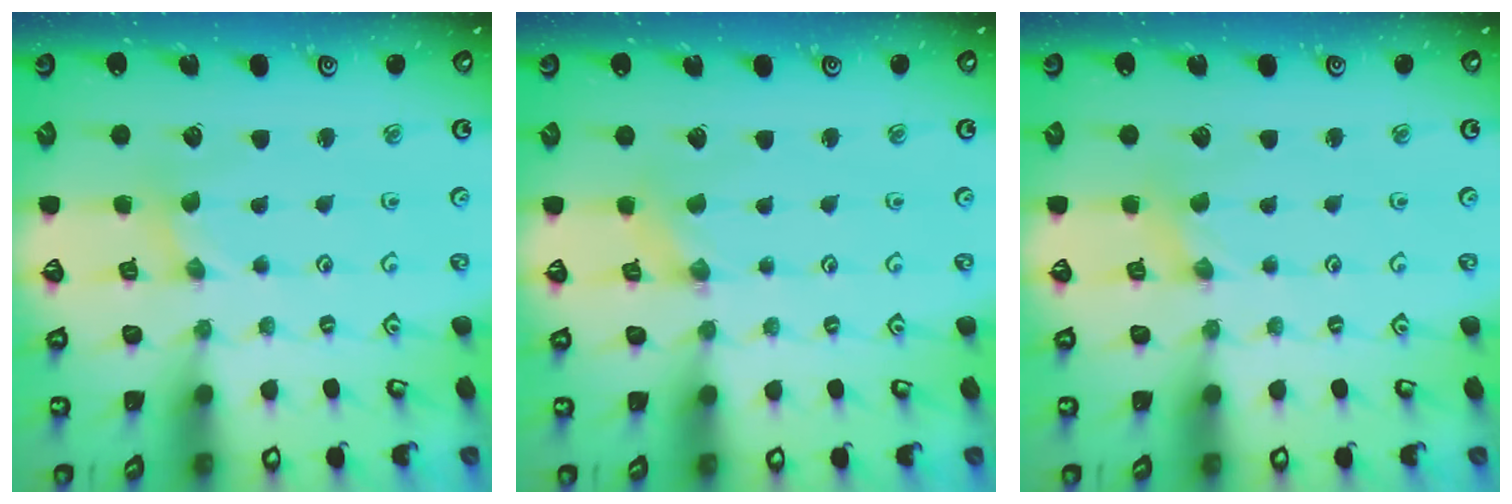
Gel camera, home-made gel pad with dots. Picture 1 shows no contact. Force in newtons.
{"total": 0.0}
{"total": 0.0}